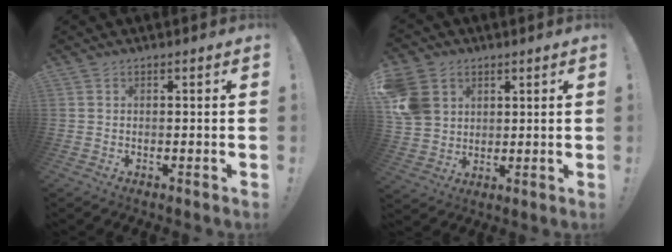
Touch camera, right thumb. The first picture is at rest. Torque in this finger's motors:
{"motor_torque": [0.93, 1.02, 0.83, 0.46, 0.13]}